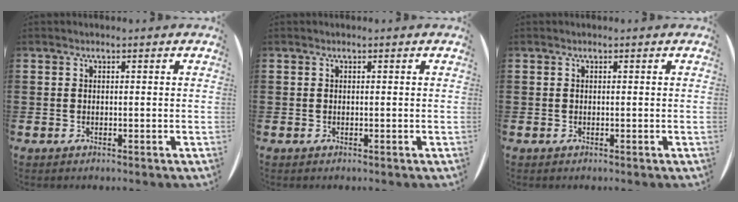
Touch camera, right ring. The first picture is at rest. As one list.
[{"total": 0.0}, {"total": 0.0}]